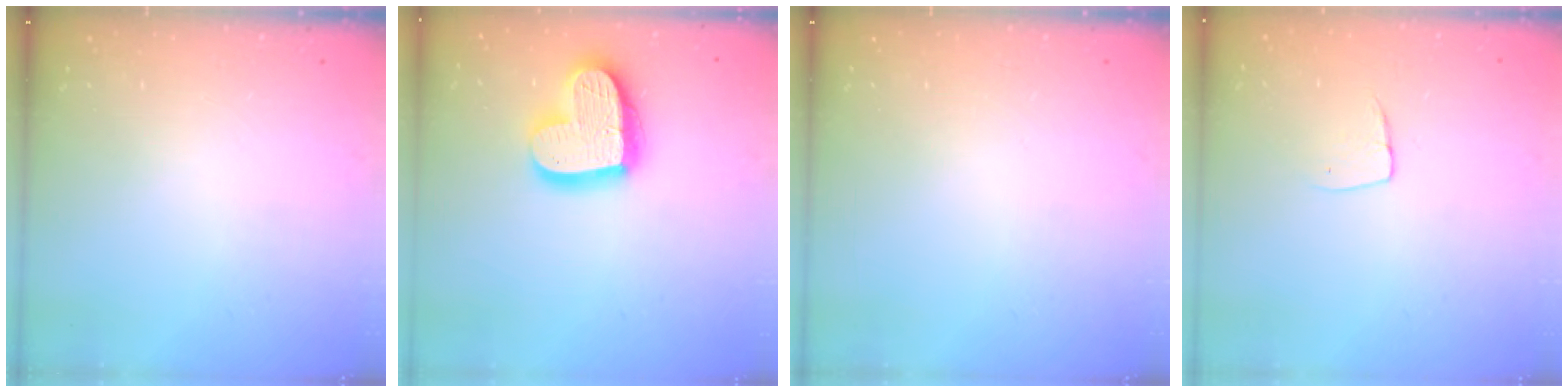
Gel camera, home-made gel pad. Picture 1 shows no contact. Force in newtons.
{"total": 18.0, "press": 17.9, "slide": 1.3}
{"total": 0.0}
{"total": 5.0, "press": 5.0, "slide": 0.3}